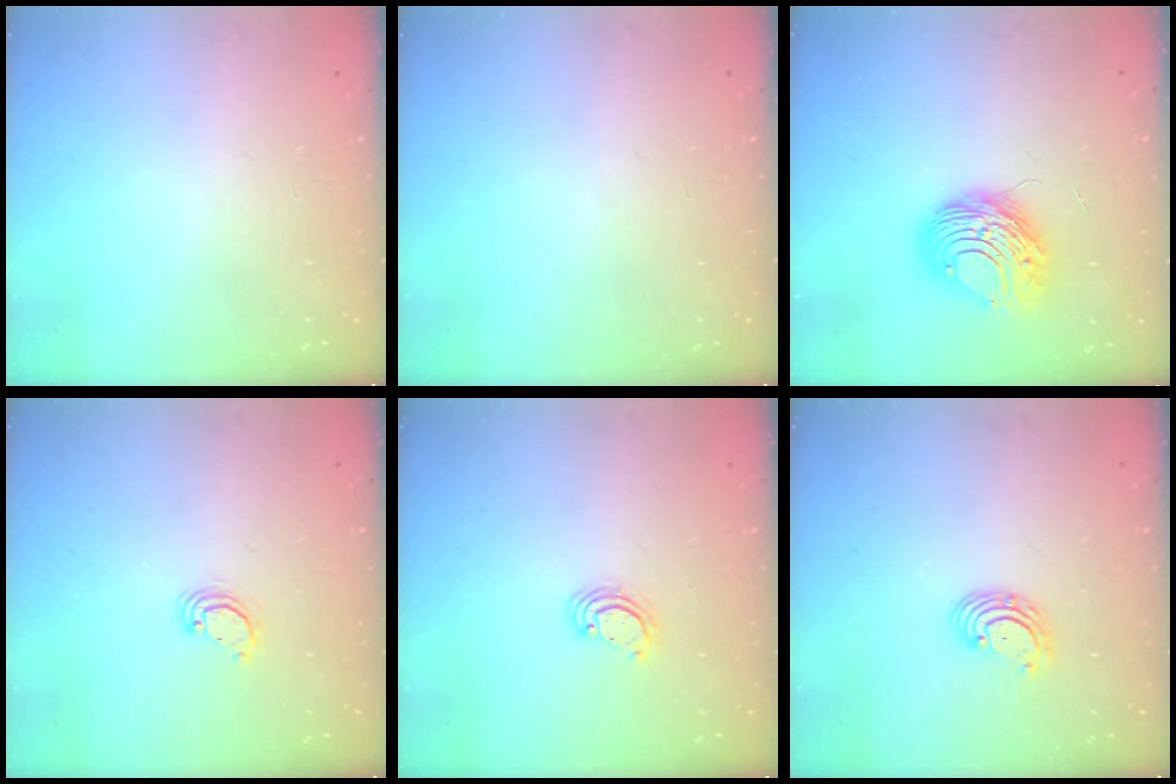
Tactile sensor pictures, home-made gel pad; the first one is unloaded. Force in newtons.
{"total": 0.0}
{"total": 9.7, "press": 9.7, "slide": 1.2}
{"total": 3.2, "press": 3.2, "slide": 0.2}
{"total": 2.8, "press": 2.8, "slide": 0.2}
{"total": 2.7, "press": 2.7, "slide": 0.3}